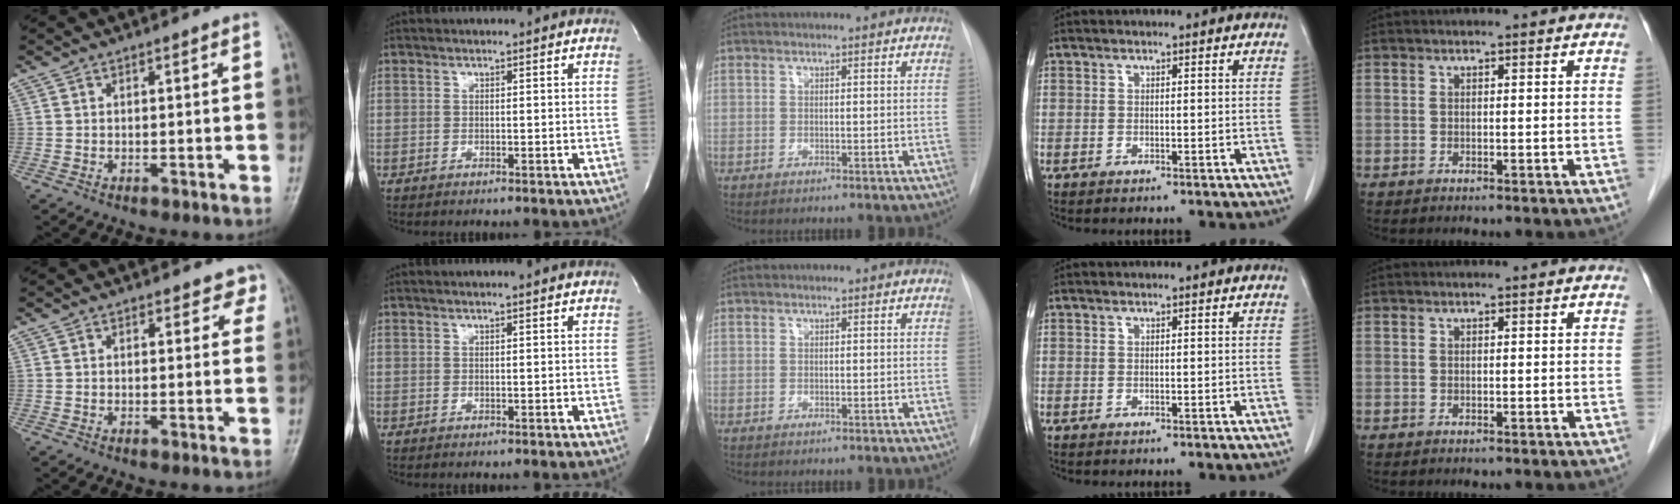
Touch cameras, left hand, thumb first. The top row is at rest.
{"thumb": {"total": 3.3, "force": [2.6, 1.8, 0.8], "torque": [0.025, -0.011, 0.017]}, "index": {"total": 1.2, "force": [1.0, -0.2, 0.5], "torque": [-0.016, 0.006, 0.018]}}